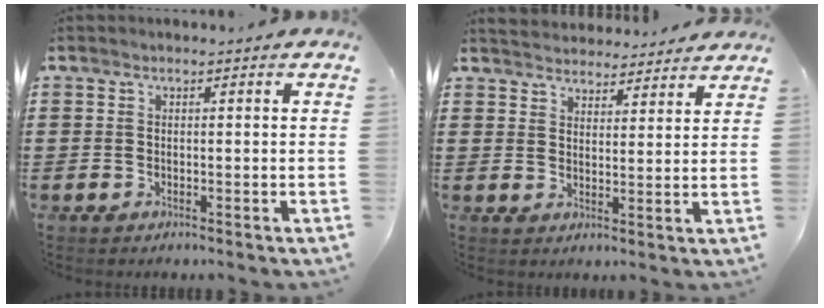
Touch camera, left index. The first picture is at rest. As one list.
[{"total": 3.5, "force": [3.4, 0.3, -0.5], "torque": [-0.004, -0.016, 0.062]}]